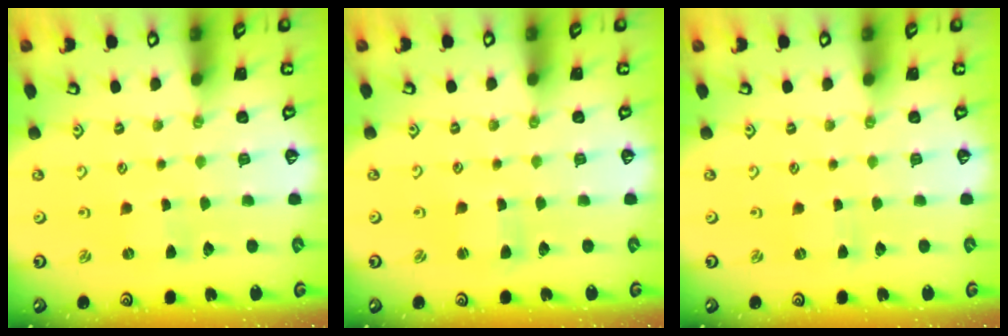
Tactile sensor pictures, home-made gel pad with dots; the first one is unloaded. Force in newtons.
{"total": 1.7, "press": 1.6, "slide": 0.3}
{"total": 0.0}